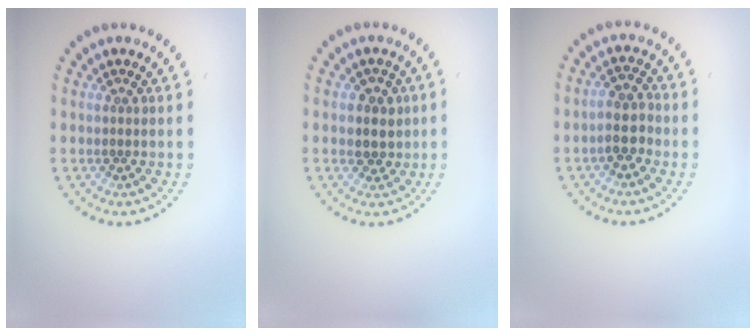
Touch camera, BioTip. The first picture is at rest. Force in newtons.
{"total": 2.5, "press": 2.4, "slide": 0.9}
{"total": 2.7, "press": 2.4, "slide": 1.1}